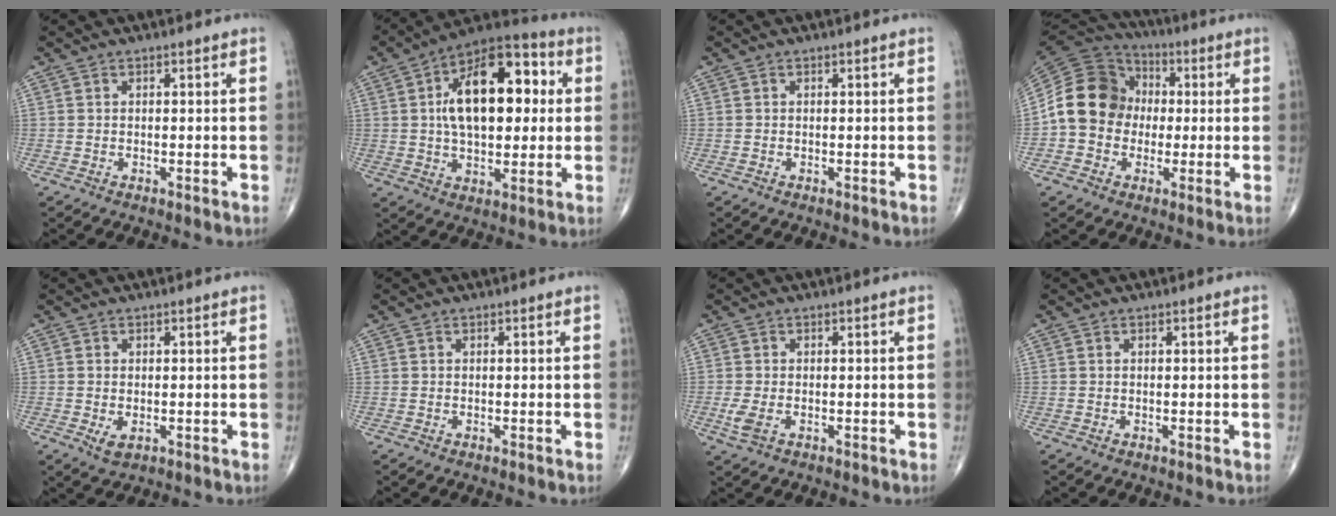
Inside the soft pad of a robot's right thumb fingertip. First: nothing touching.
{"total": 19.7, "force": [3.3, 10.5, 16.3], "torque": [-0.224, 0.020, 0.045]}
{"total": 0.0}
{"total": 14.2, "force": [-0.5, 12.3, 7.0], "torque": [-0.109, 0.034, -0.018]}
{"total": 2.3, "force": [-0.5, 1.4, 1.8], "torque": [-0.030, -0.004, -0.003]}
{"total": 0.0}
{"total": 2.9, "force": [-0.8, 1.4, 2.3], "torque": [-0.063, -0.006, -0.018]}
{"total": 0.0}